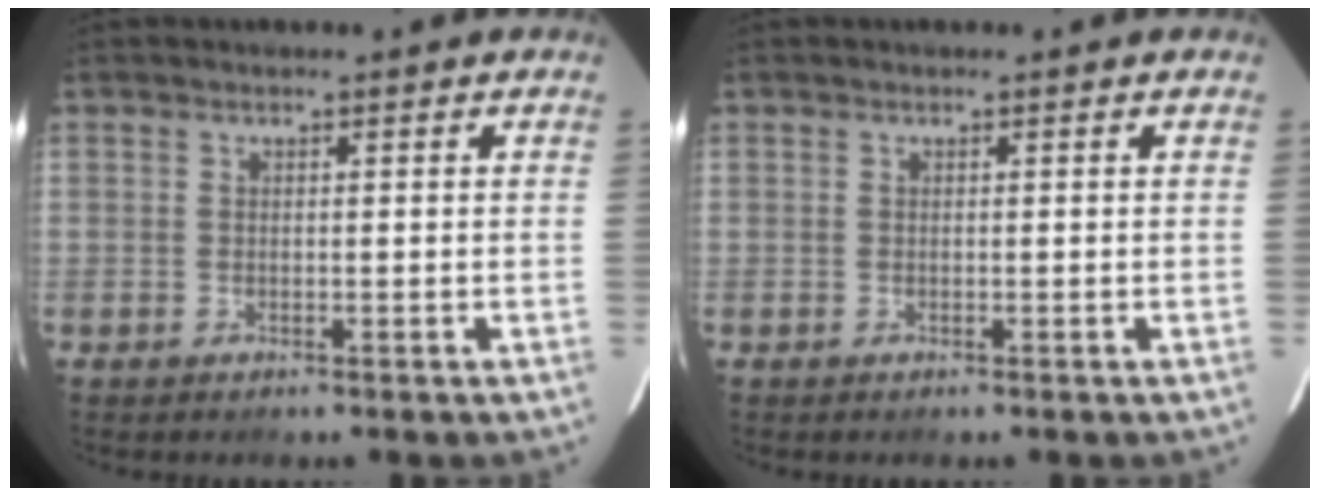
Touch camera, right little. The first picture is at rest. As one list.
[{"total": 0.0}]